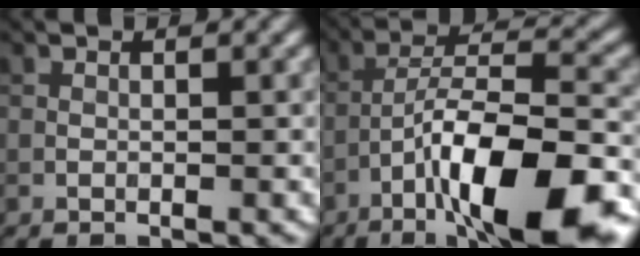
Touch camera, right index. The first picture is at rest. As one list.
[{"total": 13.4, "force": [-6.8, 3.8, 11.0], "torque": [-0.182, 0.005, -0.103]}]